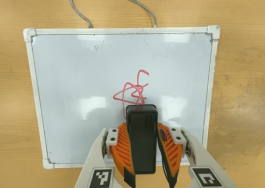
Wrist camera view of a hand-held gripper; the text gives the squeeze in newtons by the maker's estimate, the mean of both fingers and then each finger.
{"total": 7.0, "left": 5.7, "right": 8.3}